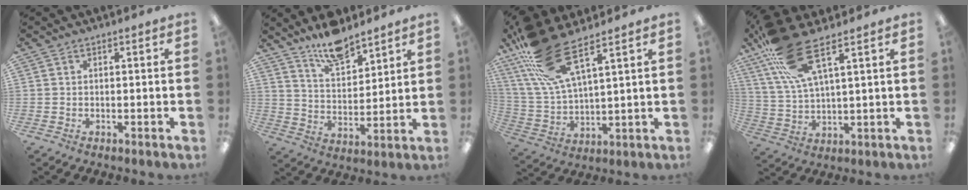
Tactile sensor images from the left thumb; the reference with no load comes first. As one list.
[{"total": 10.6, "force": [9.1, 3.6, 4.0], "torque": [-0.065, -0.059, 0.165]}, {"total": 16.4, "force": [11.6, 4.8, 10.6], "torque": [-0.246, -0.048, 0.206]}, {"total": 15.0, "force": [9.7, 4.1, 10.7], "torque": [-0.232, -0.028, 0.172]}]